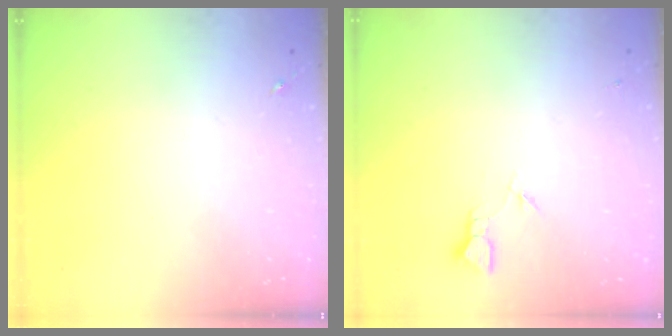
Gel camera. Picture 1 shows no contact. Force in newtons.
{"total": 2.4, "press": 2.4, "slide": 0.2}